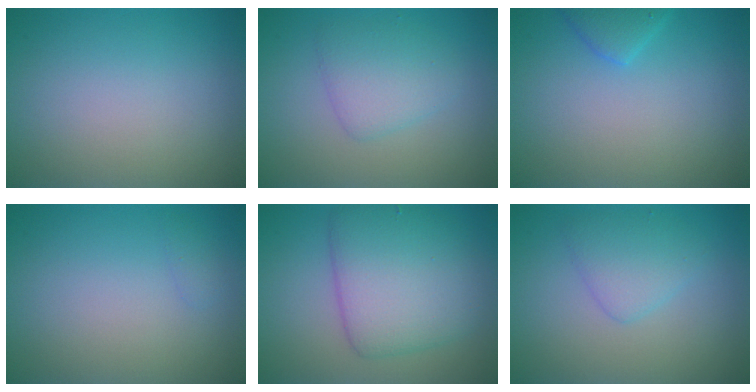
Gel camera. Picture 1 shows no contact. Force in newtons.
{"total": 2.9, "press": 2.9, "slide": 0.1}
{"total": 1.9, "press": 1.9, "slide": 0.1}
{"total": 0.6, "press": 0.6, "slide": 0.0}
{"total": 6.8, "press": 6.8, "slide": 0.2}
{"total": 2.5, "press": 2.5, "slide": 0.1}